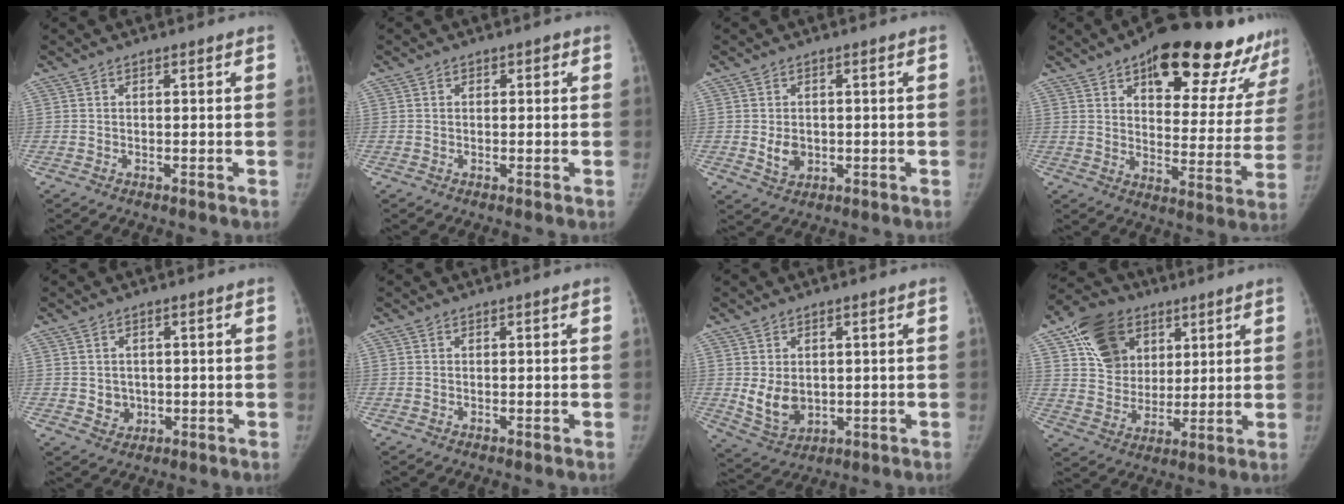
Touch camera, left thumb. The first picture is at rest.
{"total": 1.2, "force": [0.2, 1.1, 0.4], "torque": [0.007, 0.003, -0.005]}
{"total": 4.1, "force": [-0.5, 3.2, 2.5], "torque": [-0.027, -0.001, 0.000]}
{"total": 25.3, "force": [17.4, 9.6, 15.6], "torque": [-0.160, -0.064, 0.231]}
{"total": 3.4, "force": [-0.3, 3.1, 1.4], "torque": [-0.004, 0.001, 0.006]}
{"total": 0.0}
{"total": 7.4, "force": [0.1, 5.6, 4.9], "torque": [-0.065, -0.016, 0.022]}
{"total": 15.0, "force": [6.7, 11.6, 6.9], "torque": [-0.089, -0.012, 0.121]}